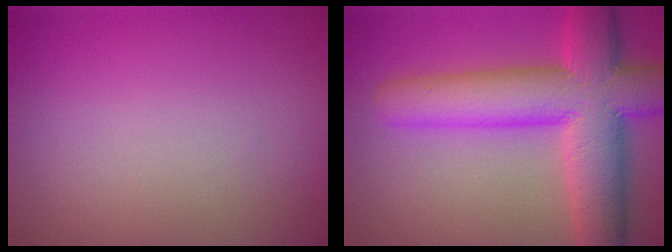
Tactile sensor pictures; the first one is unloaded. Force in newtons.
{"total": 10.4, "press": 10.4, "slide": 0.4}